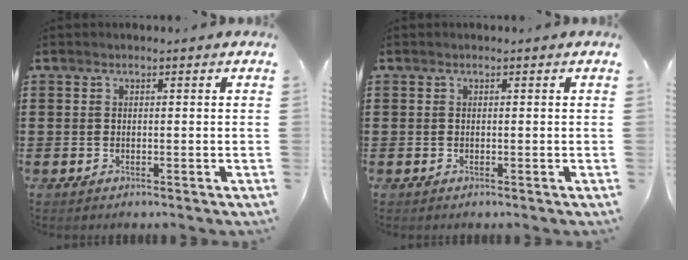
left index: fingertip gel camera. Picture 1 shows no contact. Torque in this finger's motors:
{"motor_torque": [-0.04, -0.04, 0.00, 0.00]}